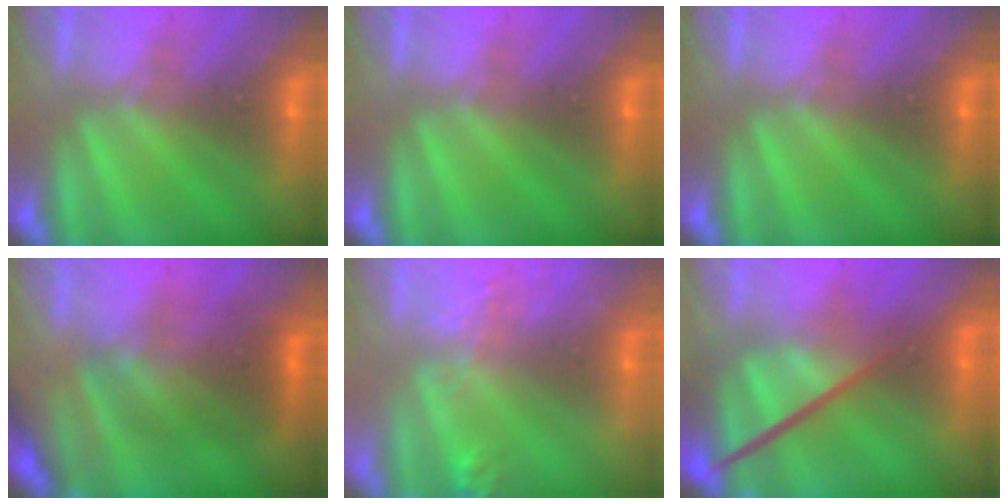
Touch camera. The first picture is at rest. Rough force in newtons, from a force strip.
{"total": 0.0}
{"total": 0.0}
{"total": 2.6}
{"total": 2.8}
{"total": 3.8}